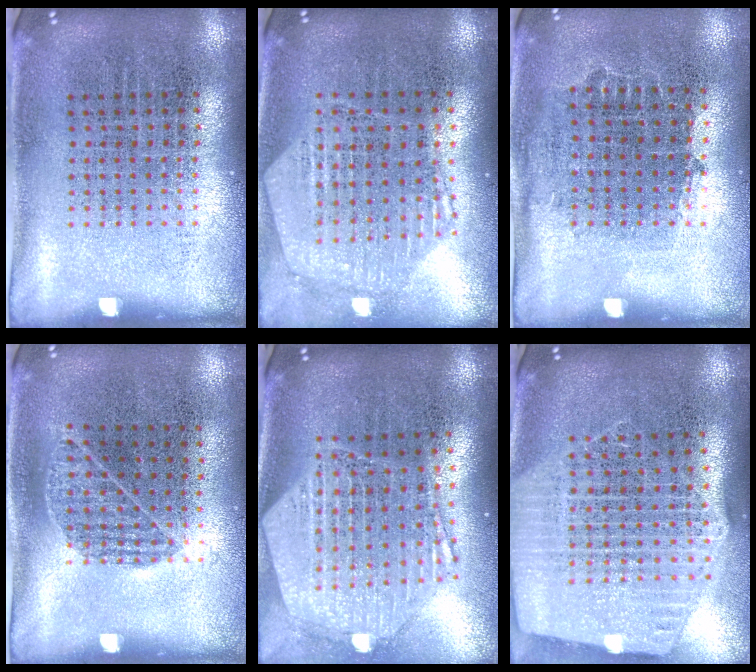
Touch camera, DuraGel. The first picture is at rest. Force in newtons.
{"total": 1.2, "press": 1.2, "slide": 0.2}
{"total": 0.8, "press": 0.7, "slide": 0.3}
{"total": 0.8, "press": 0.6, "slide": 0.5}
{"total": 2.8, "press": 2.3, "slide": 1.7}
{"total": 2.6, "press": 2.2, "slide": 1.4}